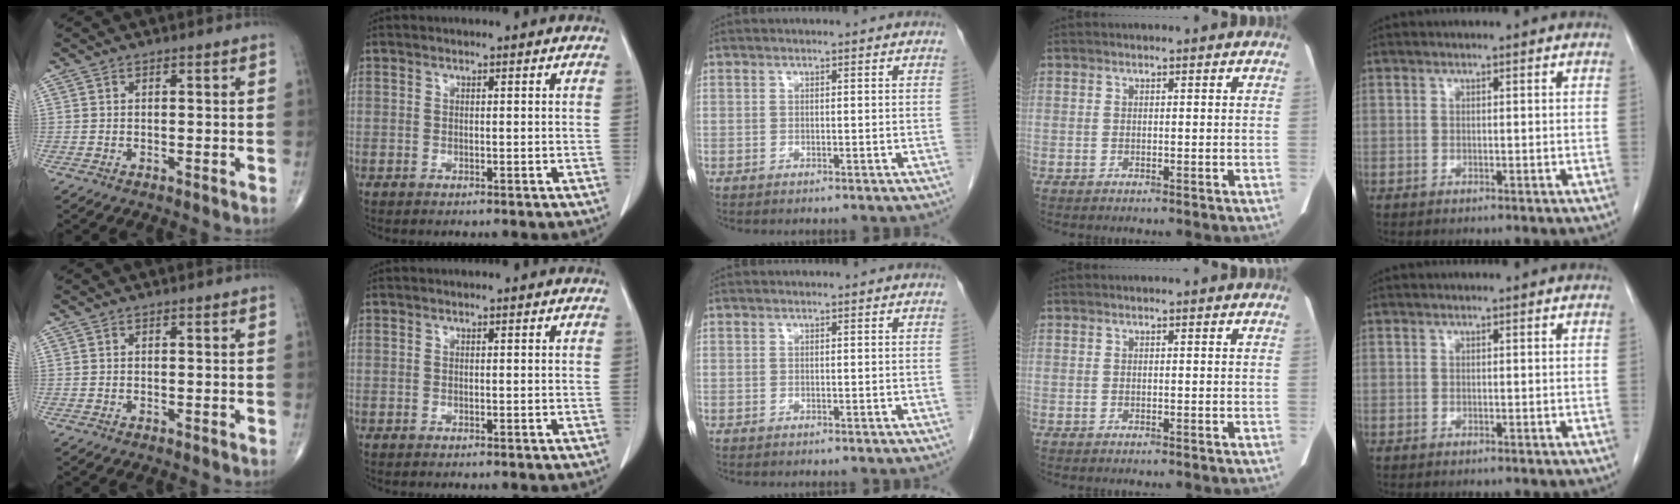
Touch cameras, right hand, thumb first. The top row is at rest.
{}